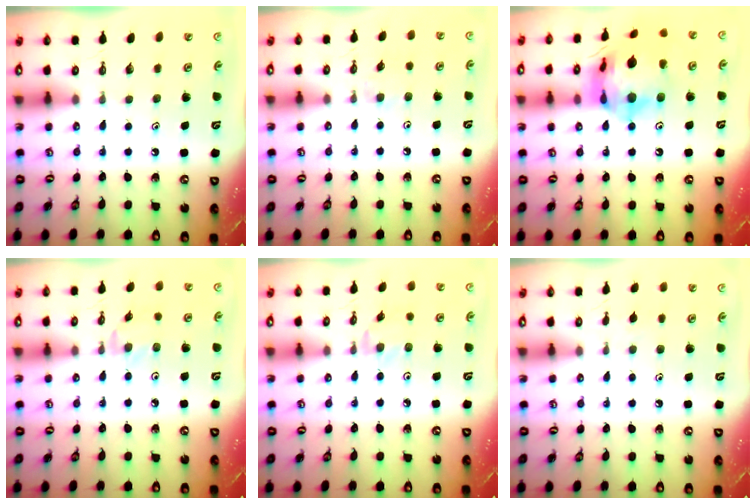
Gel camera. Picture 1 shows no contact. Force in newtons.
{"total": 2.7, "press": 2.6, "slide": 0.4}
{"total": 20.2, "press": 20.1, "slide": 2.3}
{"total": 2.6, "press": 2.6, "slide": 0.4}
{"total": 2.6, "press": 2.6, "slide": 0.4}
{"total": 5.1, "press": 5.0, "slide": 0.7}